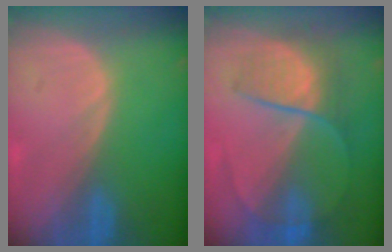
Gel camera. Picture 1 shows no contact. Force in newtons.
{"total": 6.9, "press": 6.6, "slide": 1.7}